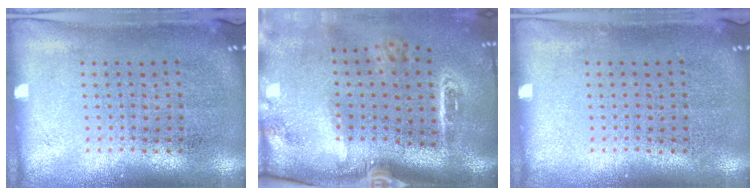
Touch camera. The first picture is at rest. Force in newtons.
{"total": 3.2, "press": 2.1, "slide": 2.4}
{"total": 0.0}